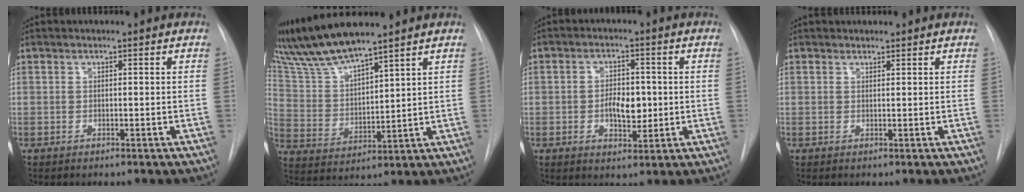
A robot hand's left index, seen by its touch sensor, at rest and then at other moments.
{"total": 10.3, "force": [9.4, -0.2, 4.1], "torque": [-0.097, 0.006, 0.193]}
{"total": 5.3, "force": [-0.4, 2.9, 4.4], "torque": [-0.071, 0.001, -0.004]}
{"total": 0.7, "force": [0.6, 0.3, -0.1], "torque": [-0.001, -0.001, 0.007]}